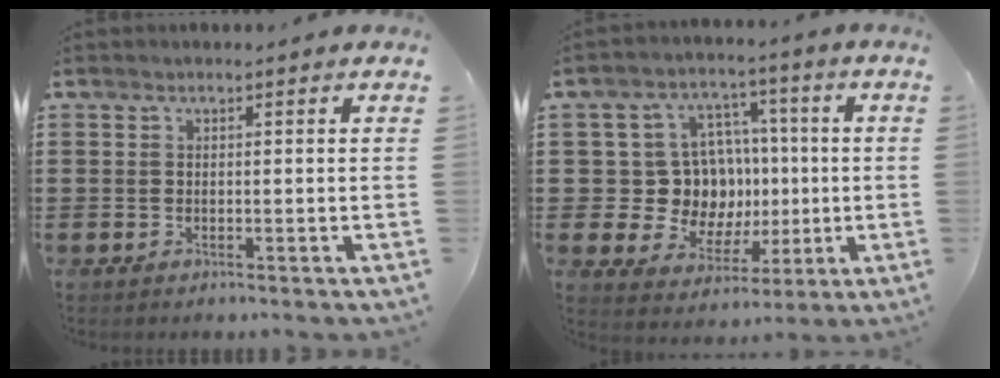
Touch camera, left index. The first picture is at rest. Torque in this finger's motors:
{"motor_torque": [1.25, -0.34, 0.54, 0.05]}